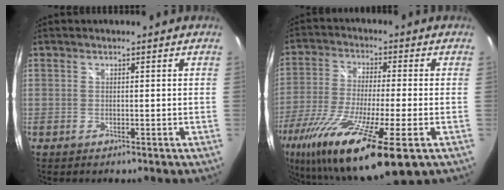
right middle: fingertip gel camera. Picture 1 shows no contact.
{"total": 22.4, "force": [-12.5, 3.9, 18.1], "torque": [-0.362, -0.073, -0.222]}